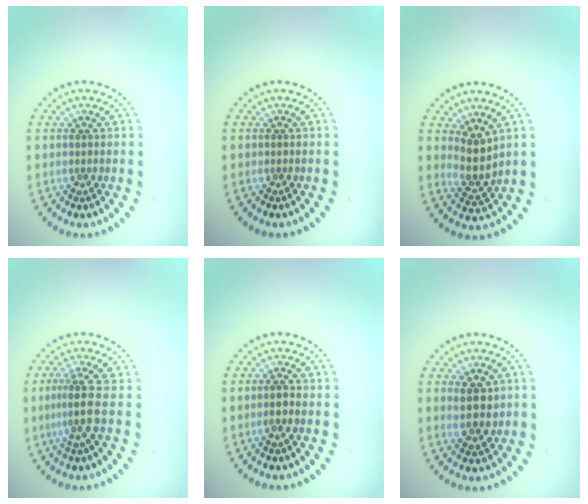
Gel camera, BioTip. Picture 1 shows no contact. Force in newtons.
{"total": 0.0}
{"total": 2.7, "press": 2.3, "slide": 1.5}
{"total": 3.0, "press": 2.1, "slide": 2.1}
{"total": 0.7, "press": 0.7, "slide": 0.3}
{"total": 2.9, "press": 2.7, "slide": 0.8}